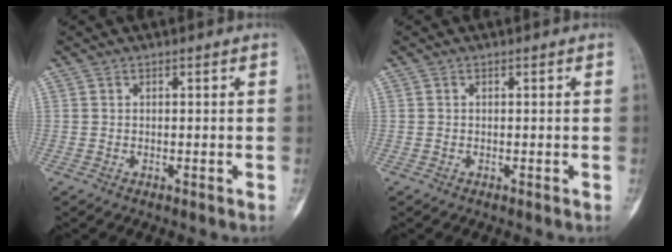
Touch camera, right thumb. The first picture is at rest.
{"total": 0.0}